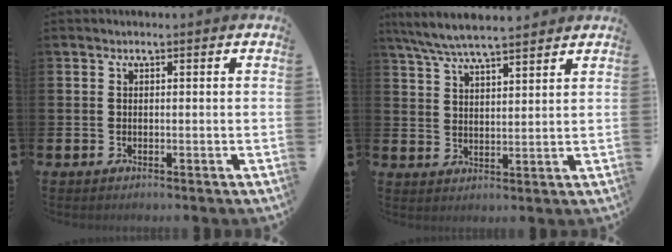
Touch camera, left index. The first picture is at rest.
{"total": 6.6, "force": [6.2, 0.7, 2.2], "torque": [-0.060, -0.024, 0.112]}